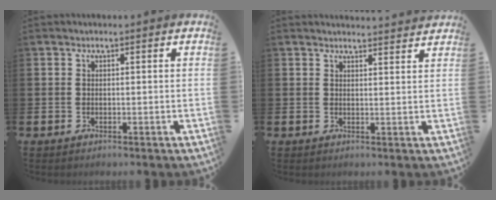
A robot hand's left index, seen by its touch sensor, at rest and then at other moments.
{"total": 2.4, "force": [2.4, 0.1, -0.1], "torque": [0.007, -0.016, 0.041]}